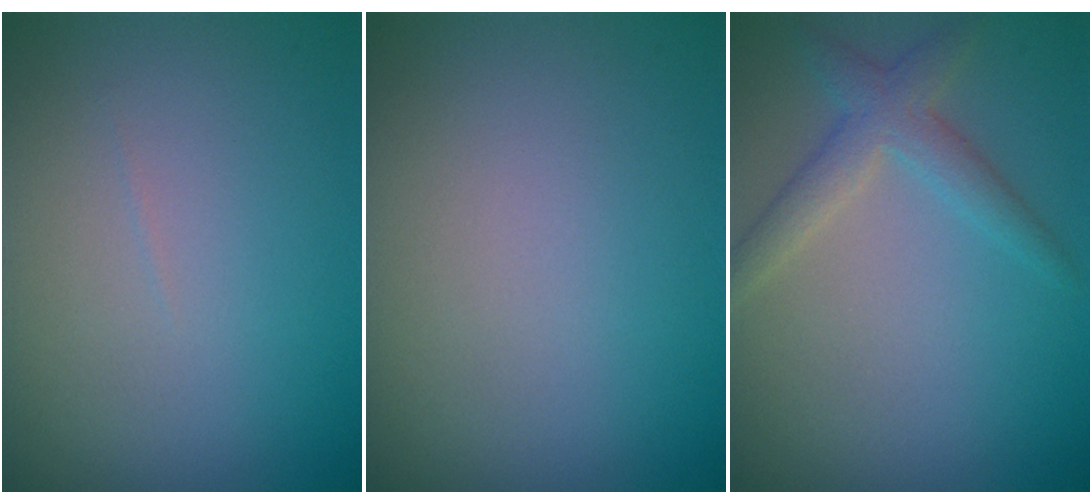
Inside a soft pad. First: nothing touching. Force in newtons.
{"total": 0.0}
{"total": 2.8, "press": 2.8, "slide": 0.1}